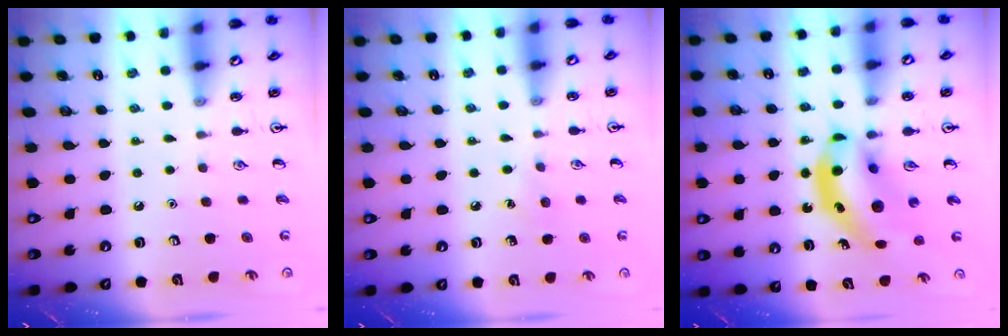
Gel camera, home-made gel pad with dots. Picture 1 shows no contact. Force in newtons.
{"total": 5.1, "press": 4.8, "slide": 1.5}
{"total": 13.2, "press": 12.6, "slide": 3.9}